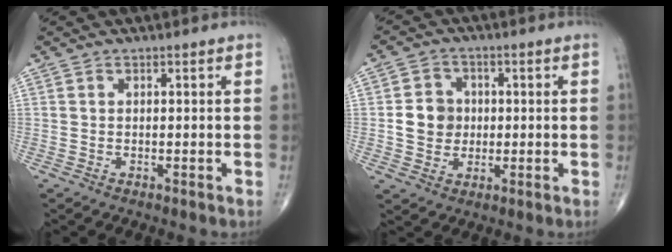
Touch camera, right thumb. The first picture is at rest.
{"total": 6.5, "force": [0.0, 5.8, 3.0], "torque": [-0.027, 0.004, -0.003]}